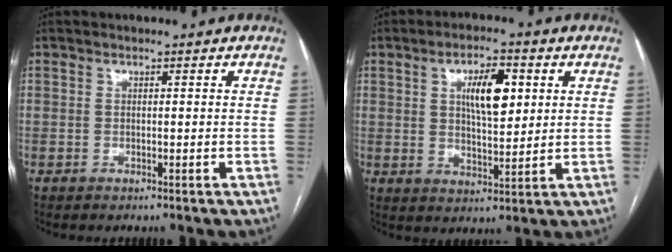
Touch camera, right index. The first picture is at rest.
{"total": 8.1, "force": [2.5, 2.8, 7.2], "torque": [-0.122, 0.007, 0.046]}